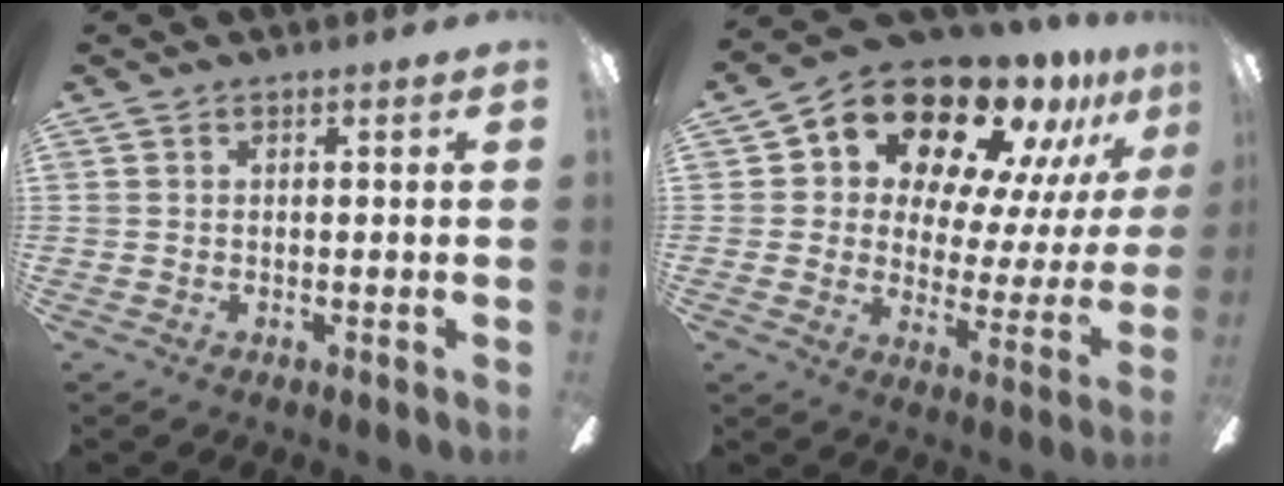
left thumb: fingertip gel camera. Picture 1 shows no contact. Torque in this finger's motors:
{"motor_torque": [0.45, 0.84, 1.41, -1.36, 0.11]}